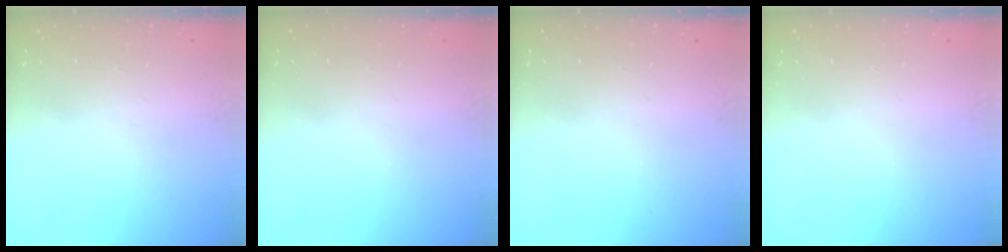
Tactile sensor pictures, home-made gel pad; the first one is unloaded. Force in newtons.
{"total": 0.0}
{"total": 0.0}
{"total": 0.0}